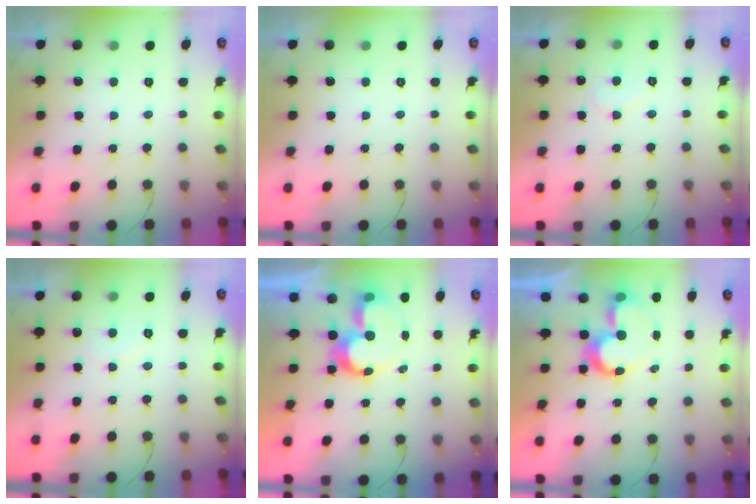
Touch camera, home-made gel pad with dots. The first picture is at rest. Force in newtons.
{"total": 0.0}
{"total": 6.2, "press": 6.2, "slide": 0.4}
{"total": 4.8, "press": 4.8, "slide": 0.4}
{"total": 10.3, "press": 10.2, "slide": 0.7}
{"total": 8.3, "press": 8.3, "slide": 0.2}